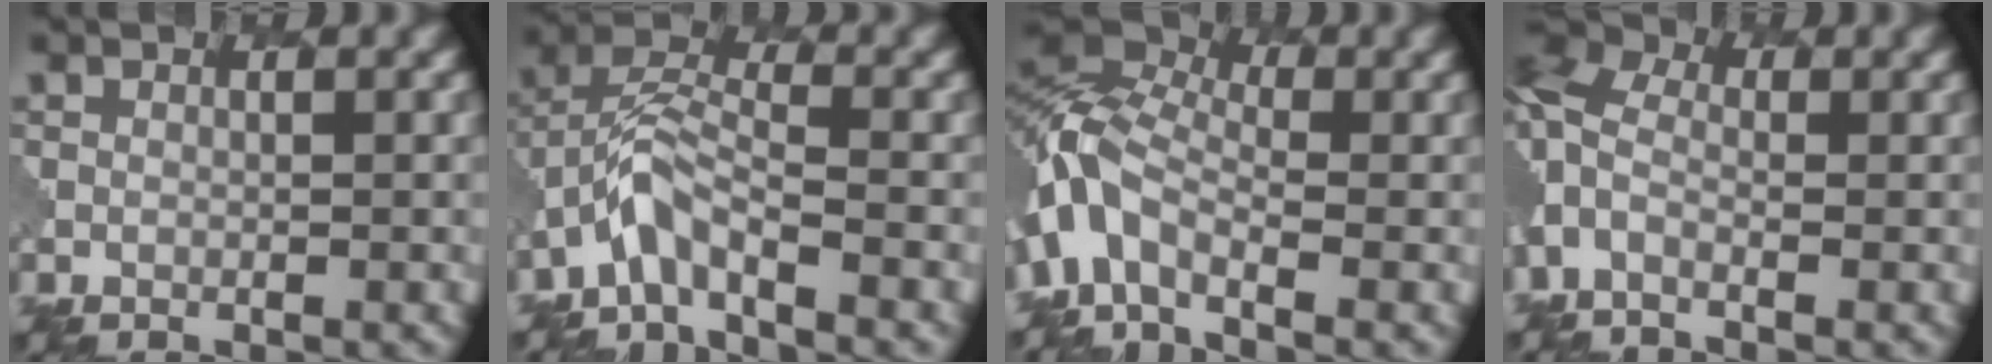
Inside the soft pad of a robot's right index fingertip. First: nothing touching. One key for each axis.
{"total": 3.7, "fx": -2.5, "fy": 1.1, "fz": 2.5, "tx": -0.049, "ty": 0.011, "tz": -0.058}
{"total": 6.8, "fx": -3.0, "fy": 3.8, "fz": 4.7, "tx": -0.099, "ty": 0.008, "tz": -0.083}
{"total": 6.2, "fx": -1.1, "fy": 3.5, "fz": 5.0, "tx": -0.131, "ty": 0.002, "tz": -0.029}